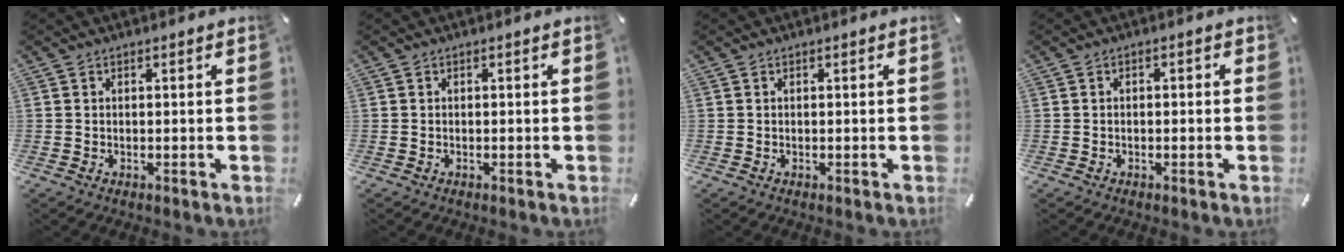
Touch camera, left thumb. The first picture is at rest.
{"total": 0.0}
{"total": 0.0}
{"total": 1.1, "force": [-0.7, 0.6, 0.6], "torque": [-0.013, 0.004, -0.014]}